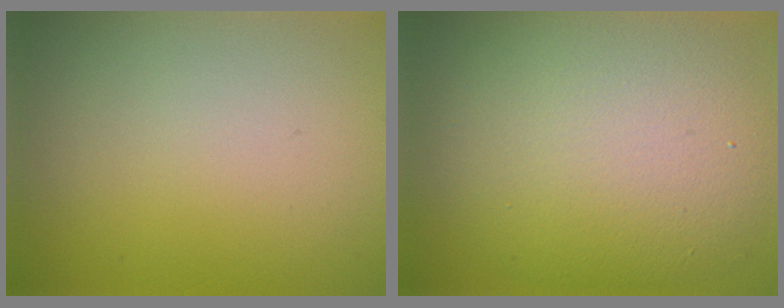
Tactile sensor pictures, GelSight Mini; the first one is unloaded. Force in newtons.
{"total": 10.5, "press": 10.5, "slide": 0.6}